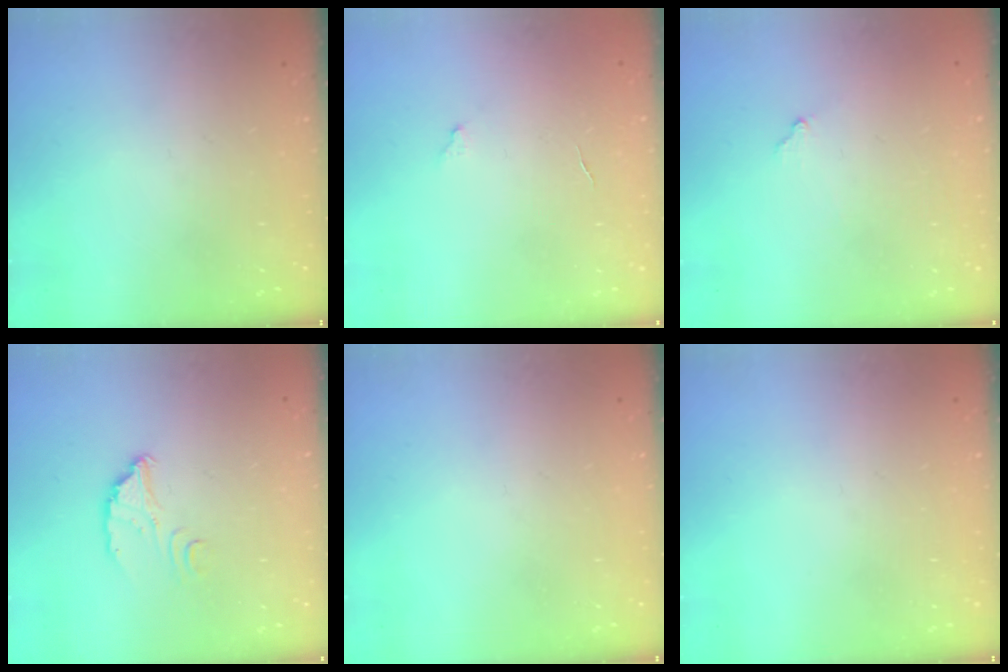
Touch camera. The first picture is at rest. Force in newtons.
{"total": 3.0, "press": 3.0, "slide": 0.3}
{"total": 4.8, "press": 4.7, "slide": 0.2}
{"total": 2.9, "press": 2.9, "slide": 0.3}
{"total": 0.0}
{"total": 0.0}